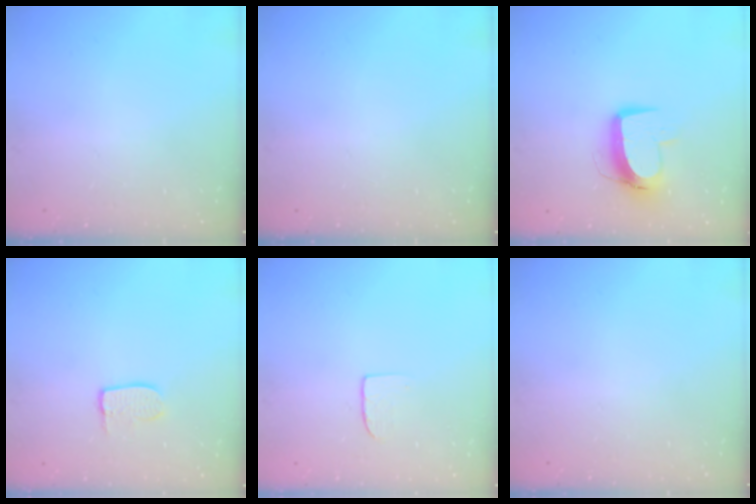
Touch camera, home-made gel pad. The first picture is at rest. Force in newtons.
{"total": 0.0}
{"total": 11.2, "press": 11.1, "slide": 1.2}
{"total": 5.9, "press": 5.9, "slide": 0.2}
{"total": 4.7, "press": 4.7, "slide": 0.4}
{"total": 0.0}